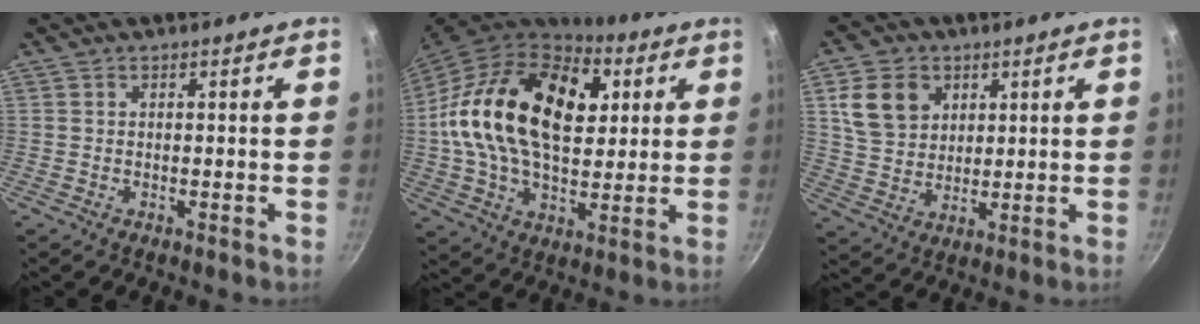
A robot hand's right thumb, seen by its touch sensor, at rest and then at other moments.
{"total": 27.3, "force": [6.1, 16.7, 20.7], "torque": [-0.350, 0.011, 0.089]}
{"total": 10.1, "force": [3.6, 8.1, 4.9], "torque": [-0.065, -0.007, 0.071]}